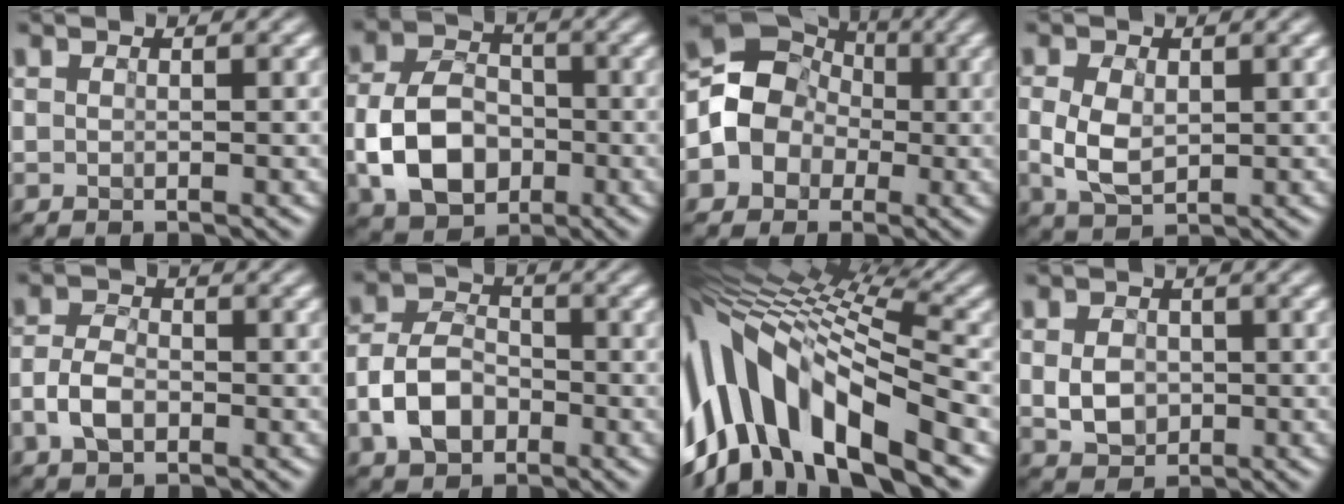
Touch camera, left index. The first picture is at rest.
{"total": 7.5, "force": [-2.3, 5.2, 4.8], "torque": [-0.095, 0.006, -0.045]}
{"total": 6.8, "force": [-0.9, 6.1, 2.9], "torque": [-0.038, 0.009, -0.035]}
{"total": 3.7, "force": [-0.1, 2.4, 2.8], "torque": [-0.071, 0.002, 0.004]}
{"total": 3.1, "force": [-1.4, 1.8, 2.2], "torque": [-0.050, 0.005, -0.027]}
{"total": 5.3, "force": [-2.3, 3.5, 3.2], "torque": [-0.065, 0.007, -0.044]}
{"total": 14.5, "force": [-1.5, 6.4, 13.0], "torque": [-0.239, 0.033, -0.020]}
{"total": 3.0, "force": [-0.2, 2.3, 1.9], "torque": [-0.042, -0.001, -0.001]}